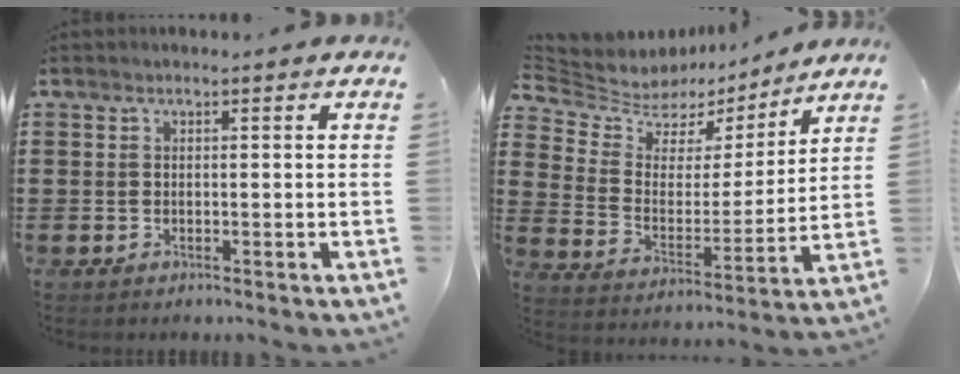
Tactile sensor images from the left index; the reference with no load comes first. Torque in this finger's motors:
{"motor_torque": [1.09, 1.05, 0.06, -0.02]}